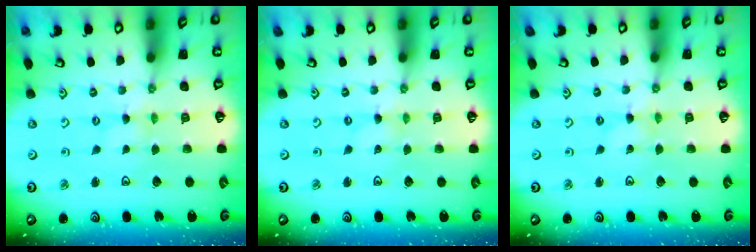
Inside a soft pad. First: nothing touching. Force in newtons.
{"total": 0.0}
{"total": 0.0}